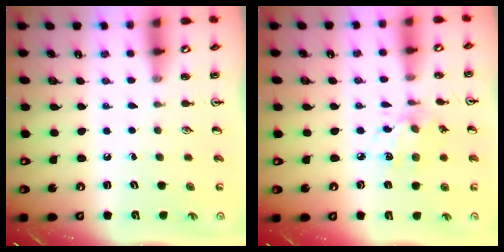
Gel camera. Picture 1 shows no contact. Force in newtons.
{"total": 7.8, "press": 7.8, "slide": 0.6}